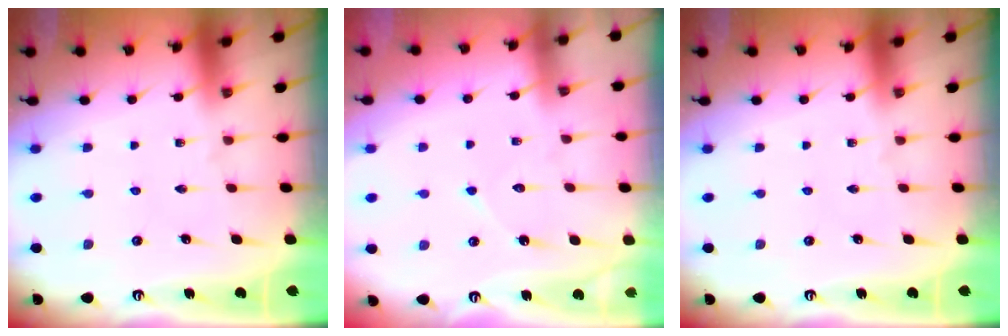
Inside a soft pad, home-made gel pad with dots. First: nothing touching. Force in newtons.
{"total": 5.1, "press": 5.0, "slide": 0.6}
{"total": 0.0}